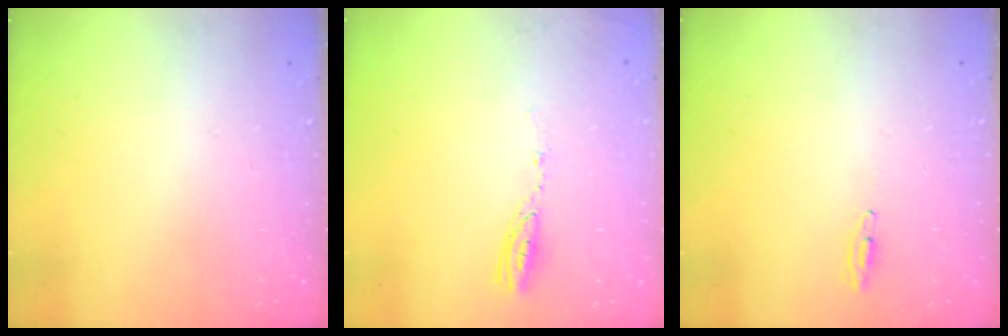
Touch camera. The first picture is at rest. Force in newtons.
{"total": 3.5, "press": 3.5, "slide": 0.3}
{"total": 2.7, "press": 2.5, "slide": 1.0}